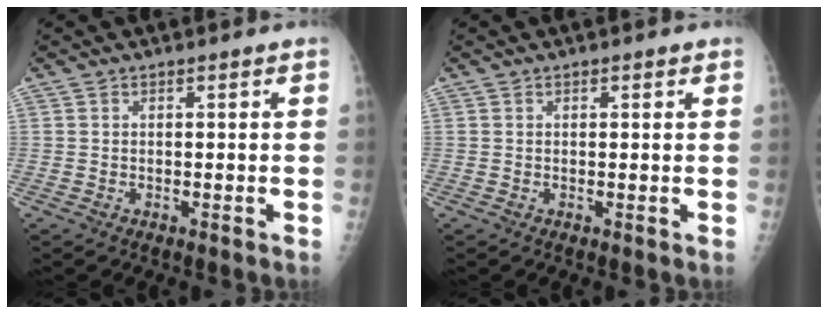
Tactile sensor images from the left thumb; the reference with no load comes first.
{"total": 0.7, "force": [0.4, 0.4, 0.4], "torque": [0.000, -0.001, 0.003]}